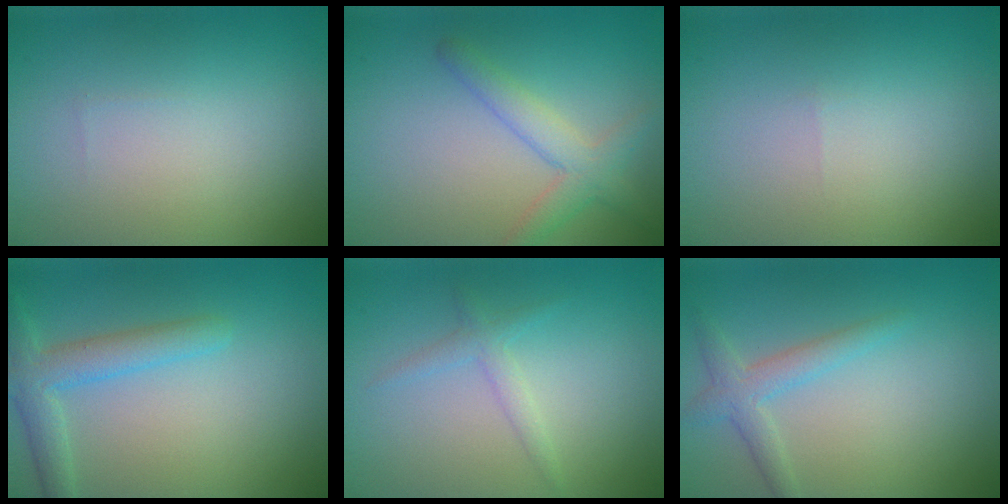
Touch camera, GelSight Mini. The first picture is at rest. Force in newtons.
{"total": 3.0, "press": 3.0, "slide": 0.2}
{"total": 0.0}
{"total": 3.8, "press": 3.8, "slide": 0.2}
{"total": 1.5, "press": 1.5, "slide": 0.1}
{"total": 2.4, "press": 2.4, "slide": 0.1}